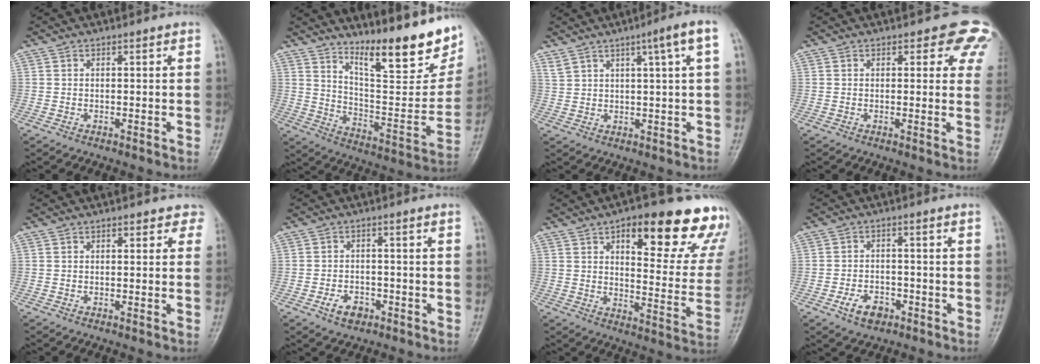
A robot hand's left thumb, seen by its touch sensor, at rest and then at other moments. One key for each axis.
{"total": 21.6, "fx": 14.8, "fy": 5.5, "fz": 14.6, "tx": -0.175, "ty": -0.092, "tz": 0.232}
{"total": 6.6, "fx": 3.3, "fy": 0.0, "fz": 5.7, "tx": -0.094, "ty": -0.005, "tz": 0.059}
{"total": 6.7, "fx": 4.4, "fy": 3.6, "fz": 3.6, "tx": 0.004, "ty": -0.016, "tz": 0.031}
{"total": 2.2, "fx": 1.5, "fy": 1.4, "fz": 0.7, "tx": 0.021, "ty": -0.003, "tz": 0.007}
{"total": 4.1, "fx": -2.2, "fy": 2.7, "fz": 2.2, "tx": -0.027, "ty": 0.015, "tz": -0.034}
{"total": 24.0, "fx": 14.1, "fy": 8.6, "fz": 17.3, "tx": -0.172, "ty": -0.054, "tz": 0.180}
{"total": 5.1, "fx": -2.7, "fy": 3.3, "fz": 2.8, "tx": -0.038, "ty": 0.020, "tz": -0.044}